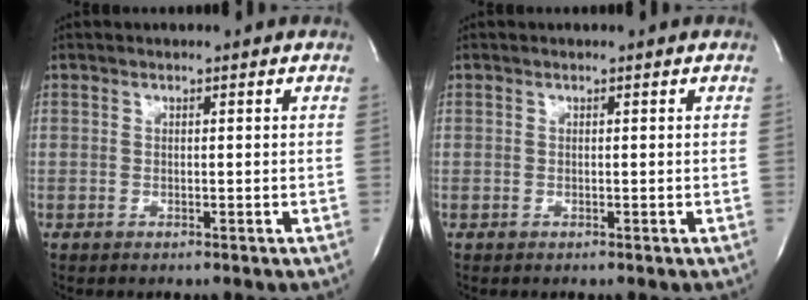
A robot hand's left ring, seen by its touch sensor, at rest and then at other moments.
{"total": 0.0}